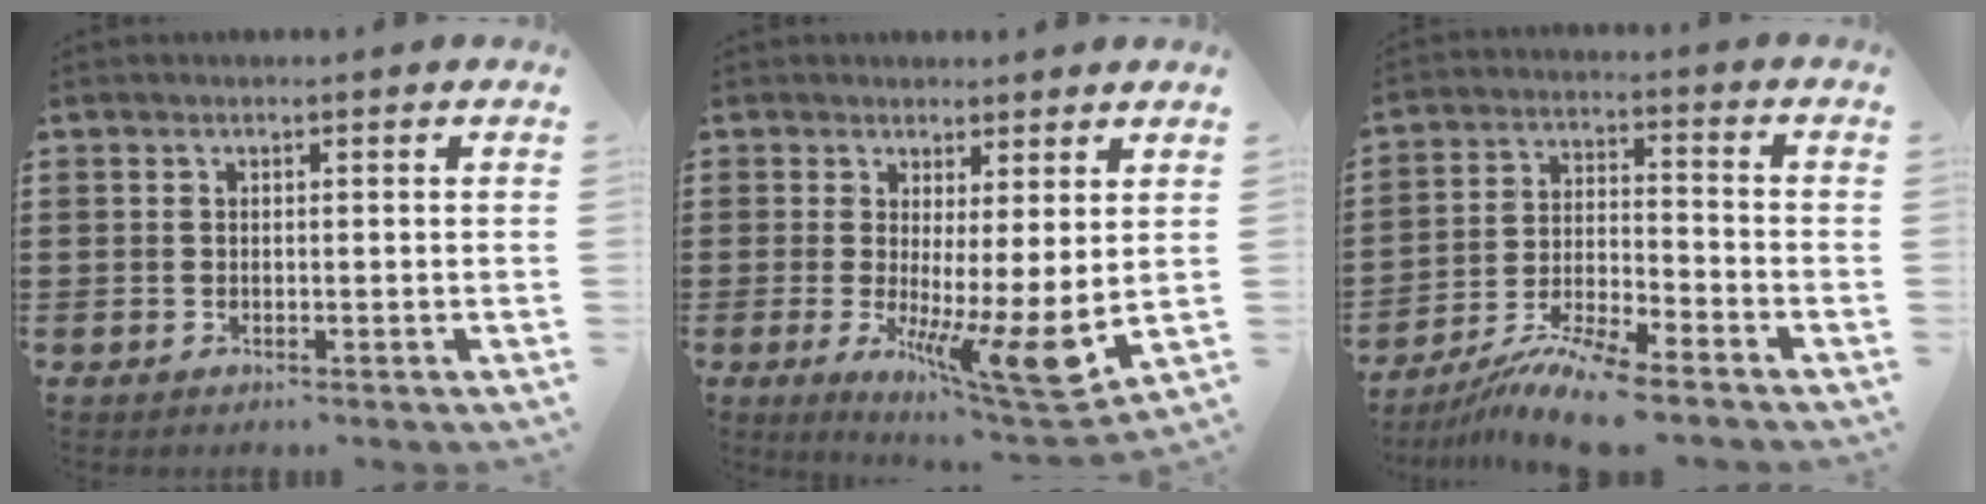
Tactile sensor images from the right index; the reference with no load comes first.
{"total": 6.5, "force": [-0.5, 0.4, 6.5], "torque": [-0.085, -0.046, -0.007]}
{"total": 9.0, "force": [-7.8, 0.4, 4.4], "torque": [-0.089, 0.004, -0.152]}